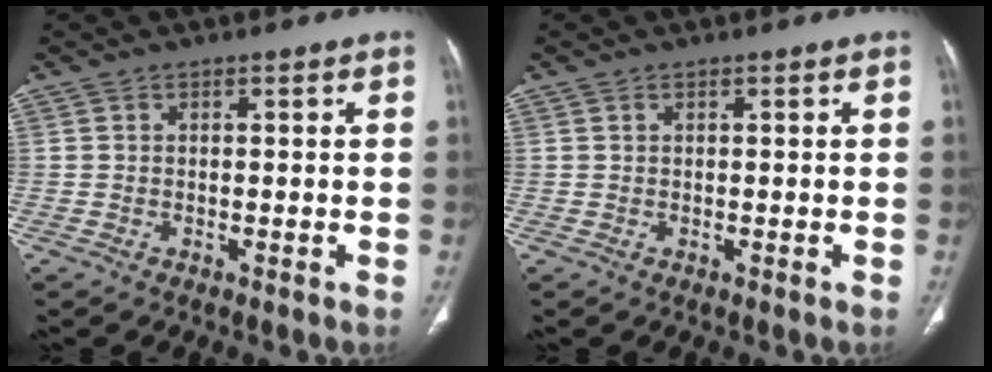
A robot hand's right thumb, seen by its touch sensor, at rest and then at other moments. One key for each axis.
{"total": 0.0}